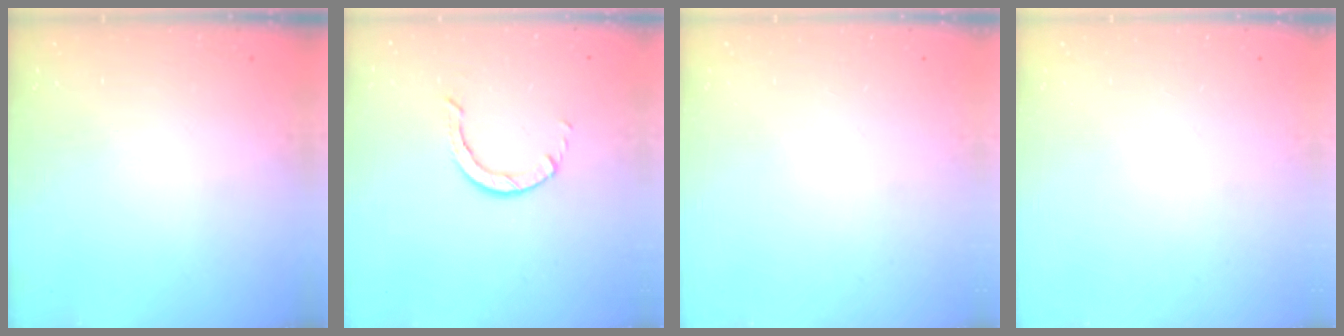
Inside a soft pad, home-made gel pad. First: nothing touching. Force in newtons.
{"total": 3.2, "press": 3.2, "slide": 0.4}
{"total": 0.0}
{"total": 0.0}